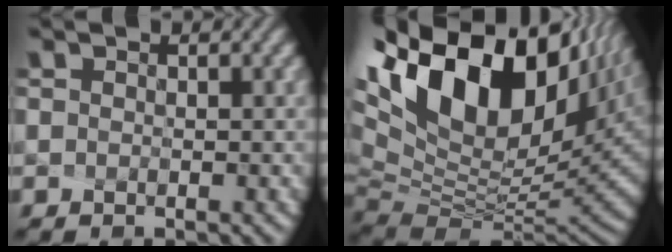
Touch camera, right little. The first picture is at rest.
{"total": 17.9, "force": [6.9, 9.6, 13.4], "torque": [-0.257, 0.015, 0.149]}